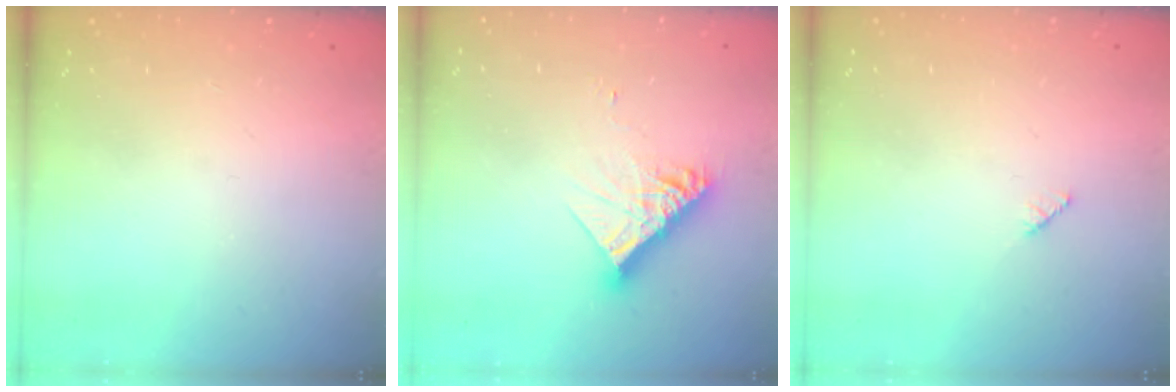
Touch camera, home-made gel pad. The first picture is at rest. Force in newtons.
{"total": 12.1, "press": 12.0, "slide": 1.1}
{"total": 1.9, "press": 1.9, "slide": 0.3}